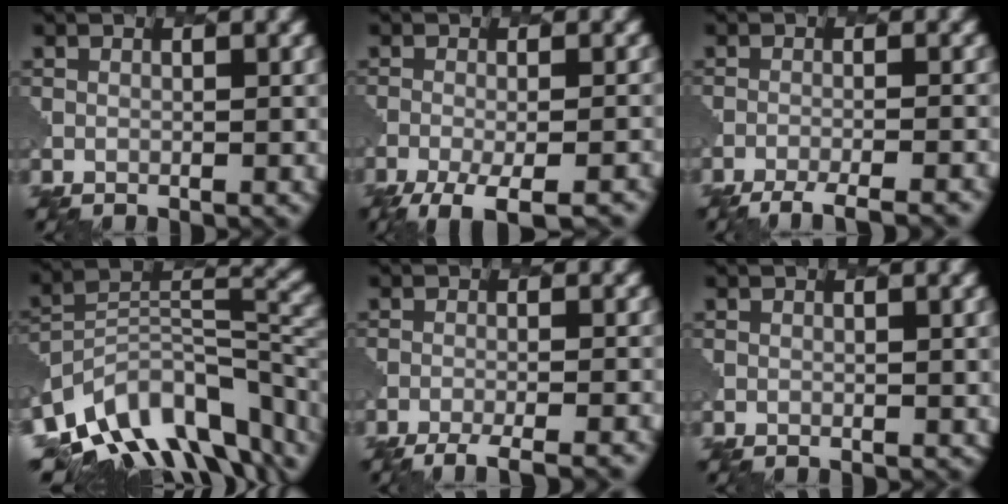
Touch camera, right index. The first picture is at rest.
{"total": 6.3, "force": [-4.1, 1.7, 4.5], "torque": [-0.067, -0.009, -0.067]}
{"total": 5.3, "force": [-4.6, 0.9, 2.5], "torque": [-0.033, -0.007, -0.073]}
{"total": 11.3, "force": [-7.0, 6.3, 6.3], "torque": [-0.115, 0.010, -0.127]}
{"total": 4.7, "force": [-3.9, 0.8, 2.6], "torque": [-0.033, -0.010, -0.065]}
{"total": 0.5, "force": [0.1, 0.4, 0.3], "torque": [-0.002, -0.004, 0.003]}